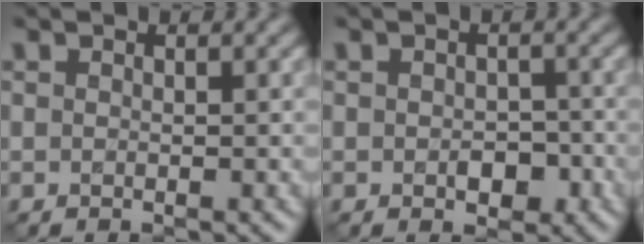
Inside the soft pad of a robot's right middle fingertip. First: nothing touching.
{"total": 2.1, "force": [-0.3, 1.4, 1.4], "torque": [-0.023, -0.005, -0.005]}